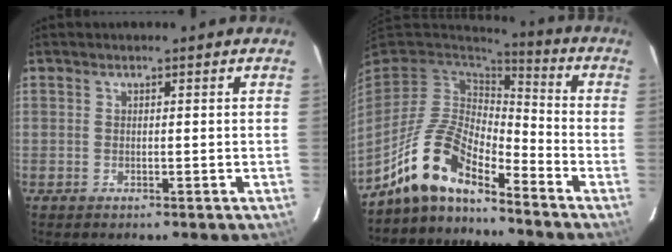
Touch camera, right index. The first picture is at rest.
{"total": 11.5, "force": [-9.1, 3.1, 6.3], "torque": [-0.133, 0.024, -0.171]}